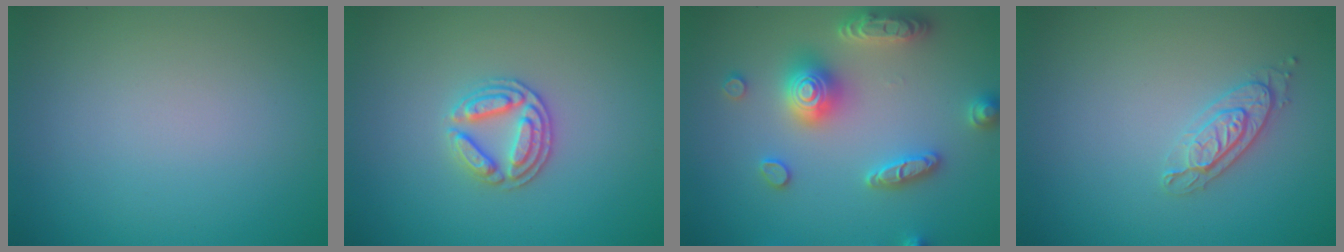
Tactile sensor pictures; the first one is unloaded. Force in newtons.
{"total": 3.1, "press": 2.9, "slide": 1.1}
{"total": 5.4, "press": 5.4, "slide": 1.0}
{"total": 2.1, "press": 2.1, "slide": 0.5}